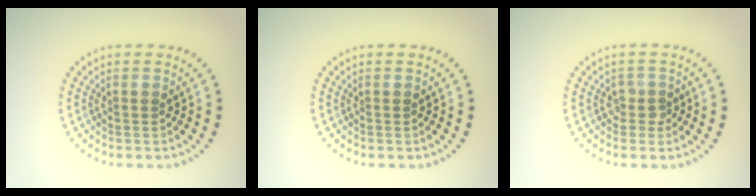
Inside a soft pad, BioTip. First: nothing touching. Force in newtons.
{"total": 0.0}
{"total": 1.3, "press": 1.2, "slide": 0.7}